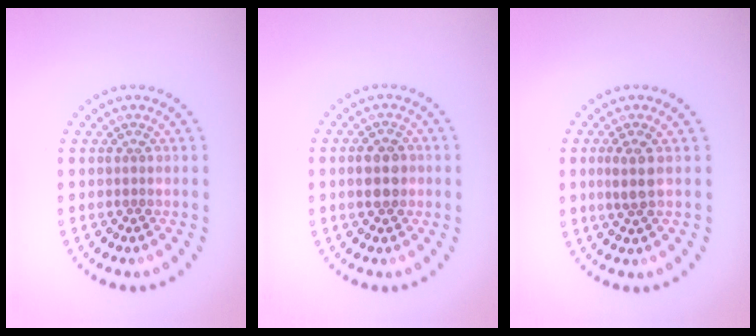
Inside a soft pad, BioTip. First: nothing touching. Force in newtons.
{"total": 2.8, "press": 2.8, "slide": 0.2}
{"total": 2.2, "press": 1.9, "slide": 1.1}